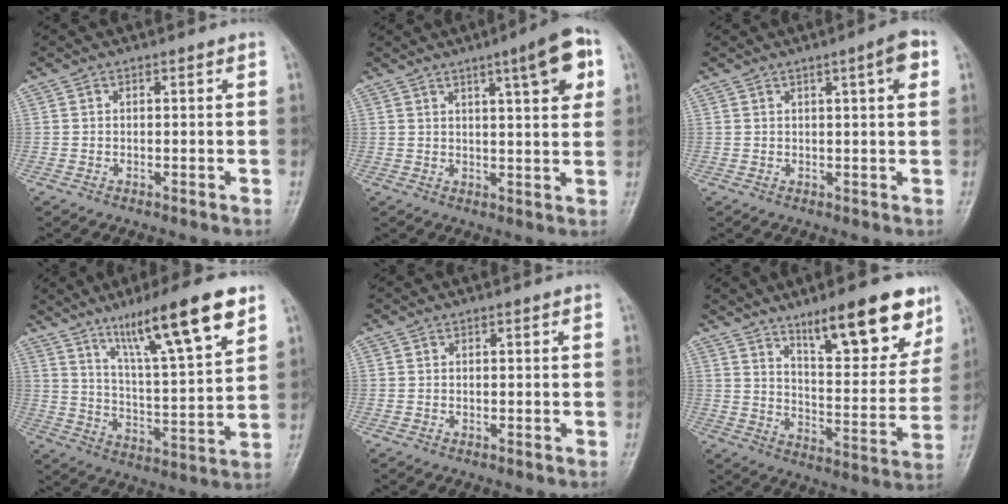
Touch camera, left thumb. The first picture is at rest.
{"total": 9.7, "force": [4.3, 1.8, 8.5], "torque": [-0.105, -0.009, 0.055]}
{"total": 4.3, "force": [1.7, 0.5, 3.9], "torque": [-0.054, -0.001, 0.024]}
{"total": 18.0, "force": [11.0, 2.6, 13.9], "torque": [-0.213, -0.047, 0.186]}
{"total": 0.0}
{"total": 17.5, "force": [11.5, 5.2, 12.2], "torque": [-0.127, -0.066, 0.177]}